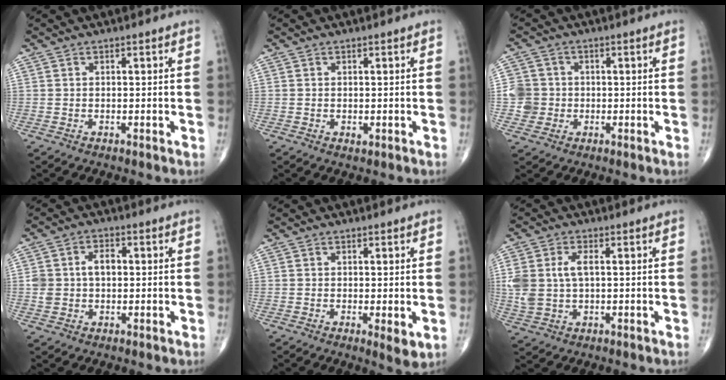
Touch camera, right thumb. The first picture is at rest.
{"total": 0.9, "force": [-0.1, 0.6, 0.6], "torque": [-0.009, -0.002, -0.001]}
{"total": 4.8, "force": [-0.6, 4.7, 0.6], "torque": [0.014, 0.008, -0.015]}
{"total": 5.9, "force": [0.6, 3.8, 4.5], "torque": [-0.087, 0.016, 0.013]}
{"total": 3.3, "force": [-0.5, 0.9, 3.1], "torque": [-0.051, -0.013, -0.010]}
{"total": 7.1, "force": [0.9, 4.1, 5.8], "torque": [-0.136, 0.008, 0.022]}